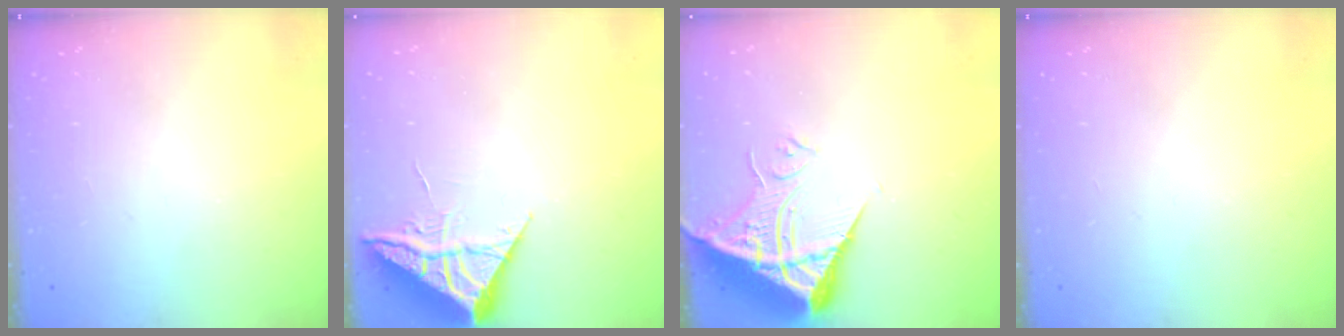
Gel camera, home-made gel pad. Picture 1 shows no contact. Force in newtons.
{"total": 7.0, "press": 7.0, "slide": 0.3}
{"total": 11.0, "press": 10.9, "slide": 1.2}
{"total": 0.0}